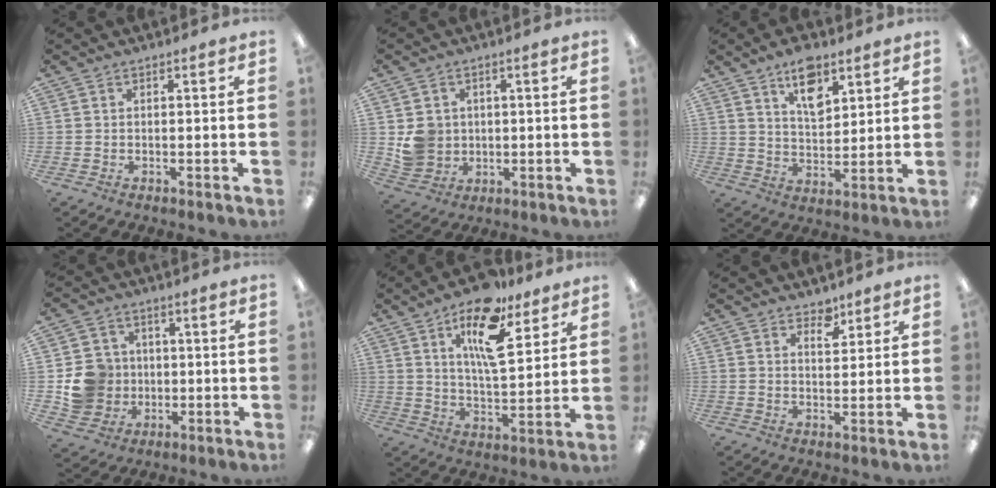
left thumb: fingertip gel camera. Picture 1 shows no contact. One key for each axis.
{"total": 6.3, "fx": 0.9, "fy": 6.1, "fz": 1.6, "tx": -0.021, "ty": 0.006, "tz": 0.022}
{"total": 9.8, "fx": 6.3, "fy": 5.0, "fz": 5.6, "tx": -0.080, "ty": -0.029, "tz": 0.109}
{"total": 10.0, "fx": -0.8, "fy": 9.5, "fz": 2.8, "tx": -0.060, "ty": 0.015, "tz": -0.002}
{"total": 17.0, "fx": 10.2, "fy": 6.9, "fz": 11.8, "tx": -0.184, "ty": -0.042, "tz": 0.165}
{"total": 4.2, "fx": 3.3, "fy": 2.1, "fz": 1.6, "tx": -0.007, "ty": -0.019, "tz": 0.054}